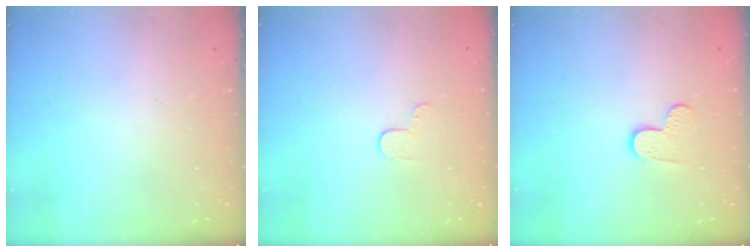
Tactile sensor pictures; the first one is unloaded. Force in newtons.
{"total": 2.9, "press": 2.9, "slide": 0.3}
{"total": 4.8, "press": 4.8, "slide": 0.2}